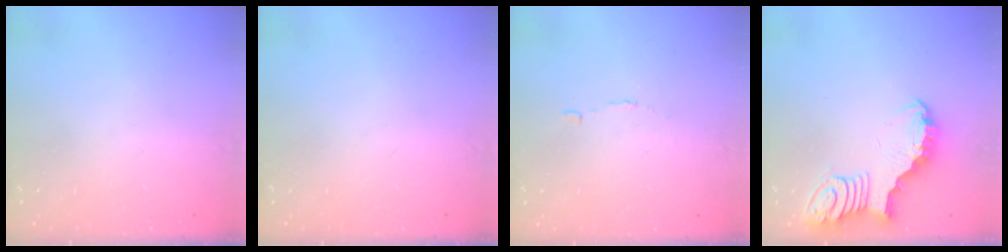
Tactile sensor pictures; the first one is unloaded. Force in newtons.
{"total": 0.0}
{"total": 1.9, "press": 1.9, "slide": 0.1}
{"total": 6.2, "press": 6.1, "slide": 0.6}